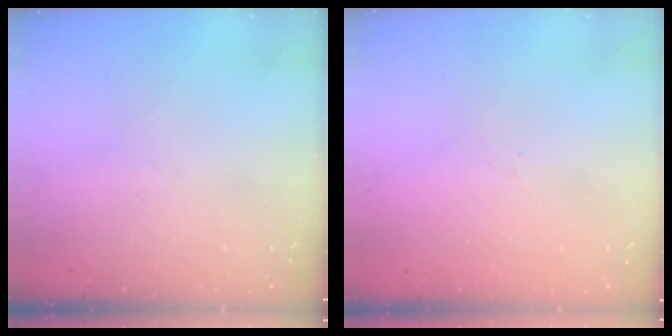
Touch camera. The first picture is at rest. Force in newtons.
{"total": 0.0}